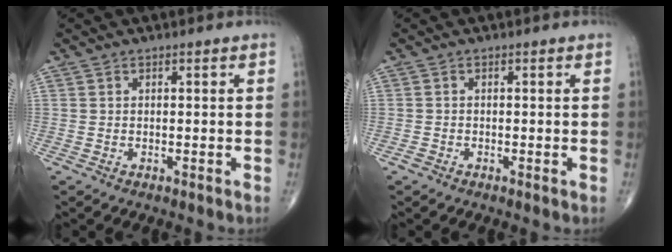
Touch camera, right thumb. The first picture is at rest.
{"total": 0.9, "force": [-0.5, 0.6, 0.6], "torque": [-0.009, -0.002, -0.013]}